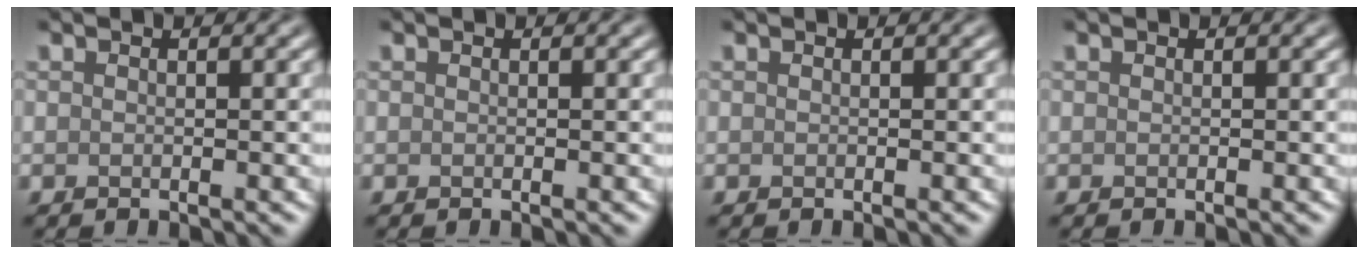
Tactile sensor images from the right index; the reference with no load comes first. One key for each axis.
{"total": 0.0}
{"total": 0.0}
{"total": 0.0}